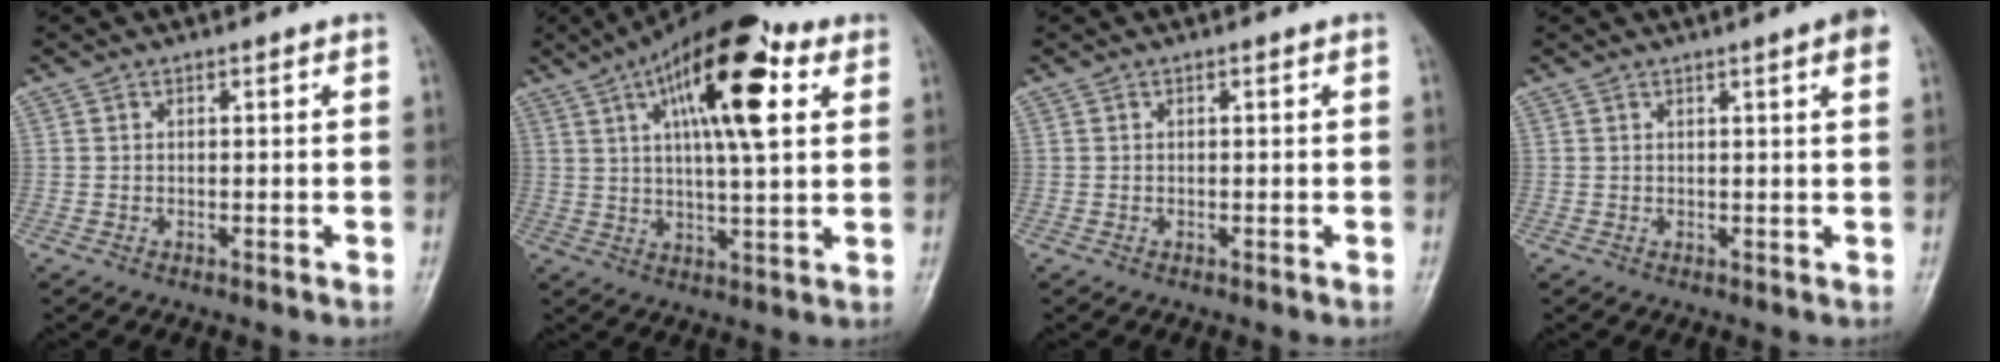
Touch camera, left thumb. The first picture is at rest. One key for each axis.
{"total": 18.1, "fx": 6.8, "fy": 6.1, "fz": 15.6, "tx": -0.230, "ty": -0.001, "tz": 0.099}
{"total": 0.0}
{"total": 3.5, "fx": 1.7, "fy": 0.1, "fz": 3.0, "tx": -0.038, "ty": -0.003, "tz": 0.020}